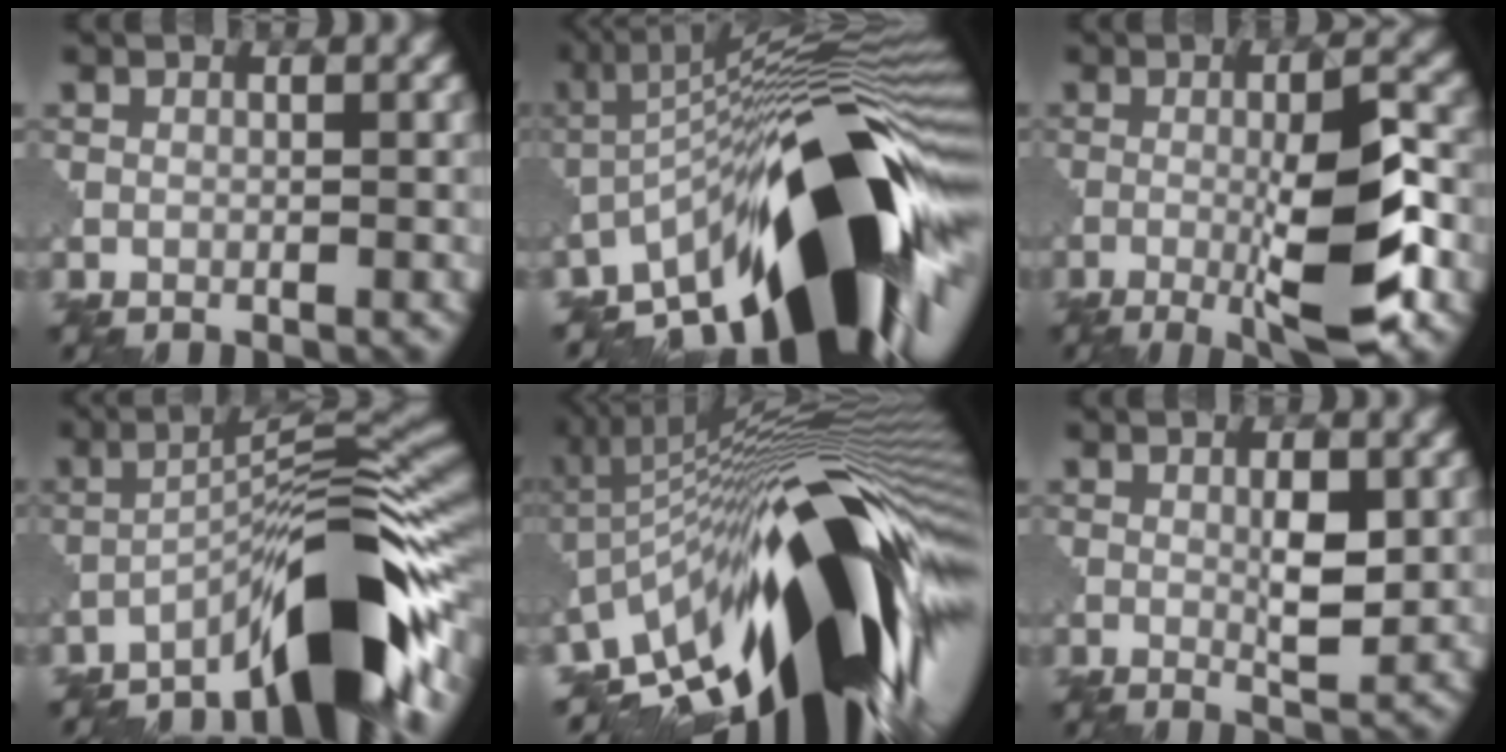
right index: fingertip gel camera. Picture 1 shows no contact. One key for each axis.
{"total": 17.3, "fx": -7.4, "fy": 5.0, "fz": 14.8, "tx": -0.204, "ty": 0.030, "tz": -0.146}
{"total": 8.4, "fx": -2.0, "fy": 1.7, "fz": 8.0, "tx": -0.123, "ty": 0.002, "tz": -0.034}
{"total": 11.0, "fx": -6.8, "fy": 1.9, "fz": 8.4, "tx": -0.111, "ty": 0.021, "tz": -0.117}
{"total": 19.4, "fx": -5.6, "fy": 6.3, "fz": 17.4, "tx": -0.256, "ty": 0.025, "tz": -0.123}
{"total": 3.0, "fx": 0.8, "fy": 0.7, "fz": 2.8, "tx": -0.049, "ty": -0.007, "tz": 0.019}